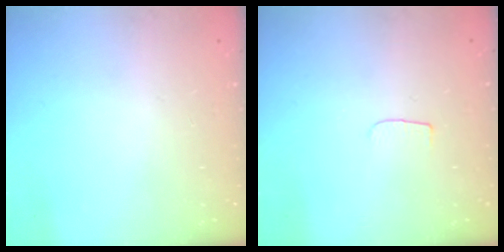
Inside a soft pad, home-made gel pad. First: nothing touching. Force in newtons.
{"total": 3.0, "press": 3.0, "slide": 0.3}